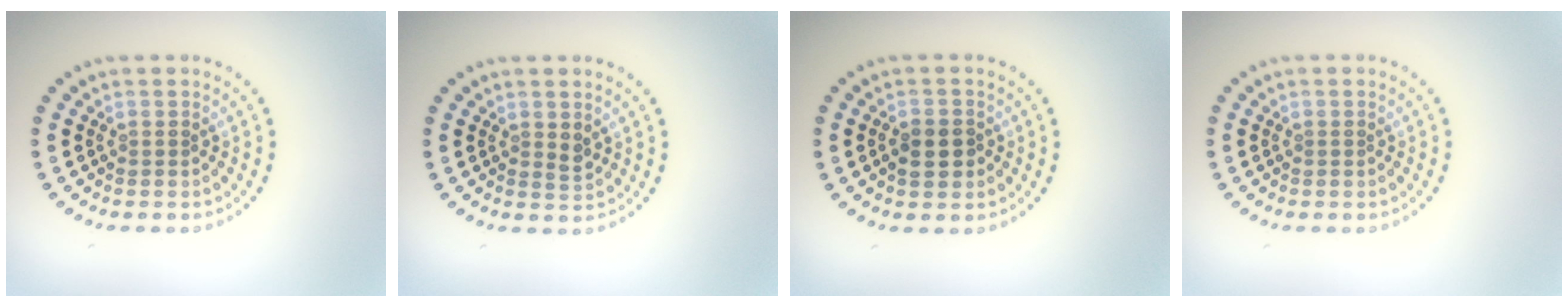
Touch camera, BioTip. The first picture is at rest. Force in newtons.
{"total": 1.0, "press": 0.9, "slide": 0.4}
{"total": 2.5, "press": 2.5, "slide": 0.6}
{"total": 0.0}